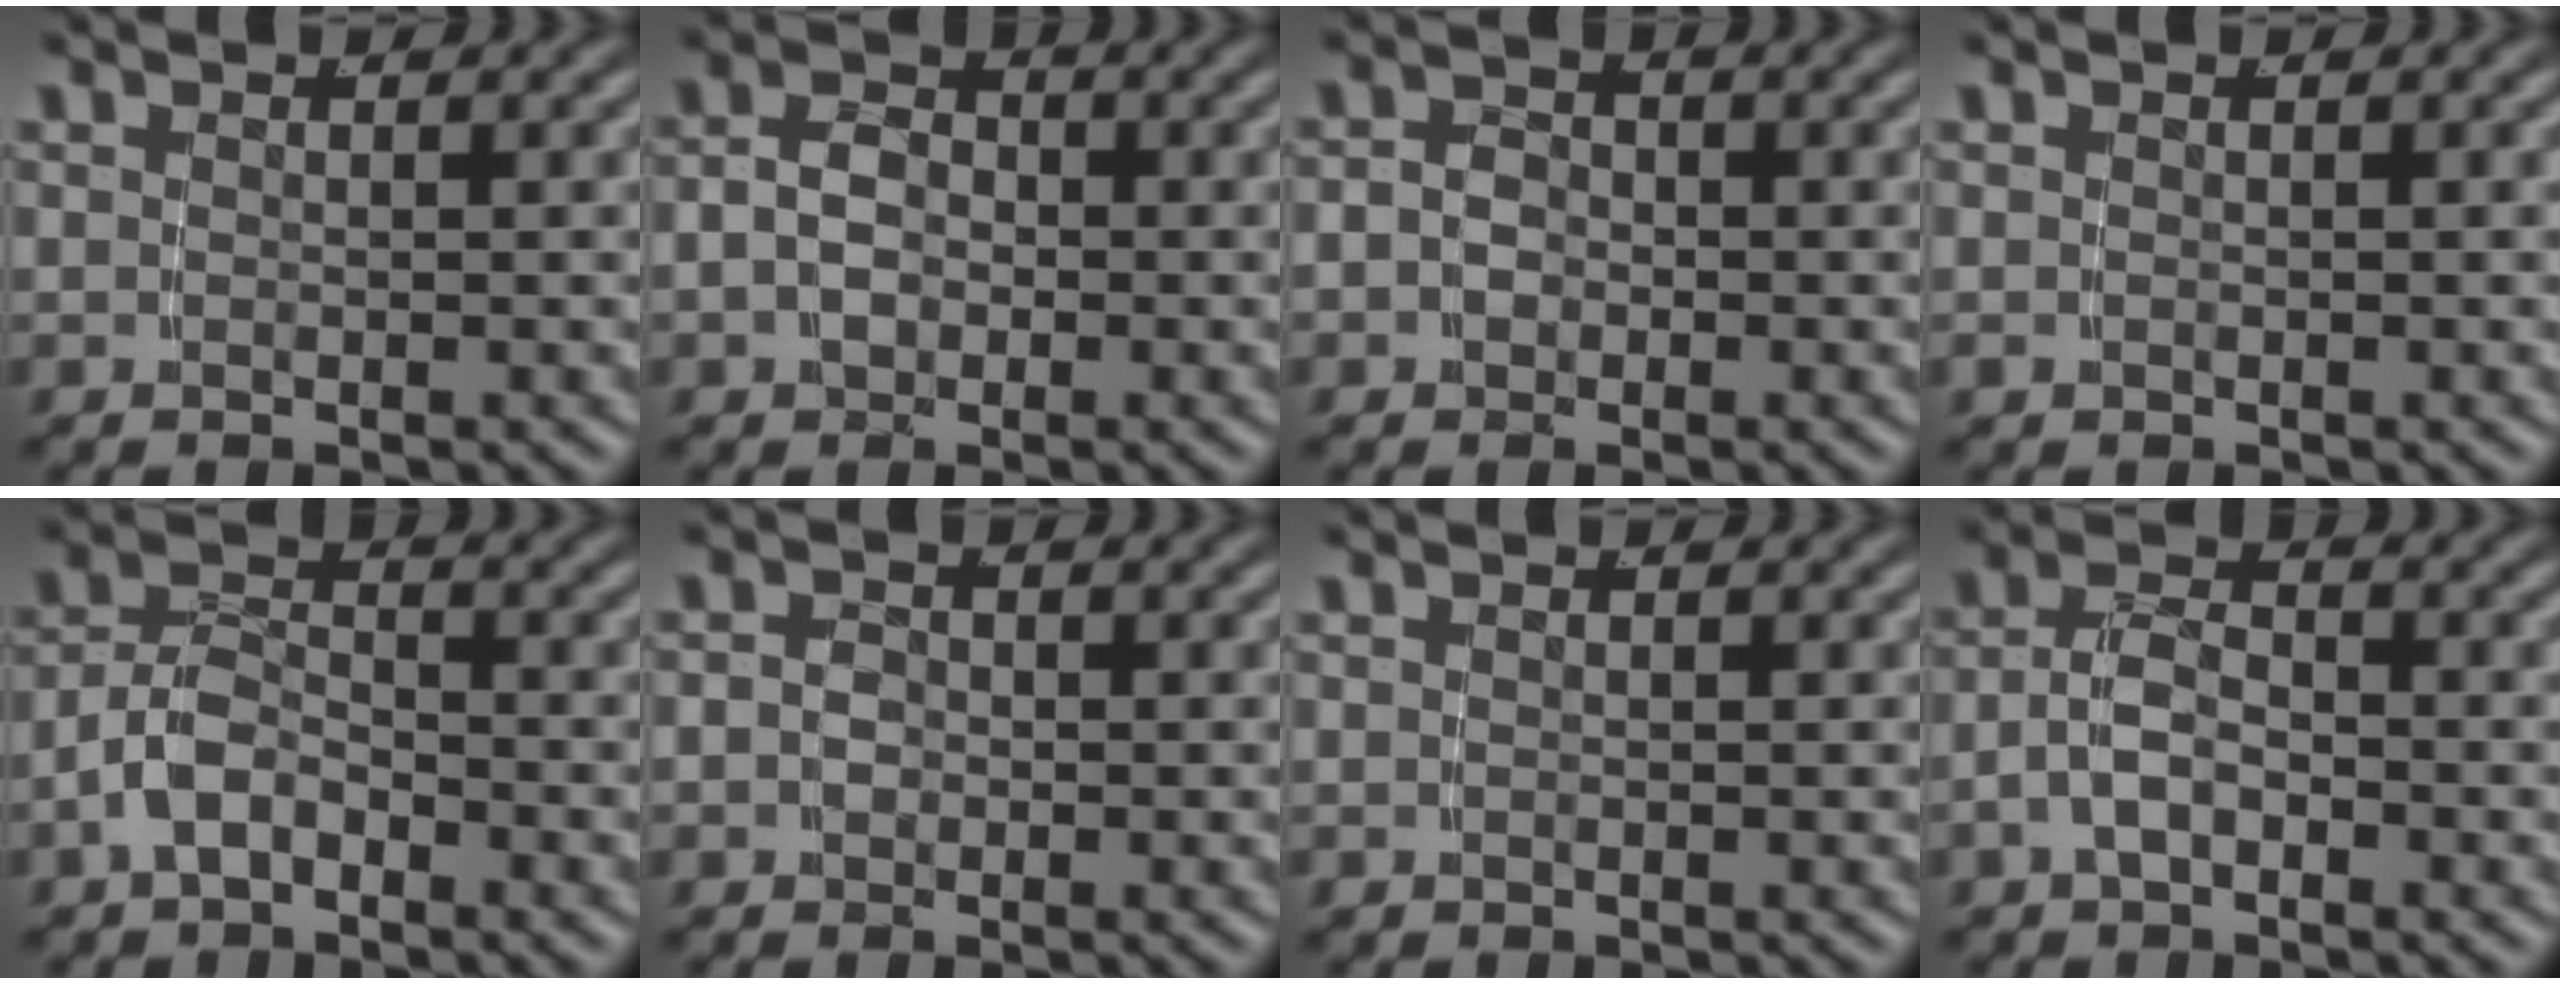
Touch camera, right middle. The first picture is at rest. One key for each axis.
{"total": 4.2, "fx": -0.6, "fy": 3.4, "fz": 2.3, "tx": -0.053, "ty": -0.012, "tz": -0.010}
{"total": 2.9, "fx": -0.8, "fy": 2.6, "fz": 1.1, "tx": -0.031, "ty": -0.015, "tz": -0.013}
{"total": 0.5, "fx": -0.4, "fy": 0.4, "fz": 0.2, "tx": -0.005, "ty": -0.006, "tz": -0.003}
{"total": 4.2, "fx": -2.4, "fy": 2.9, "fz": 2.0, "tx": -0.038, "ty": -0.008, "tz": -0.041}
{"total": 1.6, "fx": -0.7, "fy": 1.4, "fz": 0.5, "tx": -0.021, "ty": -0.015, "tz": -0.008}
{"total": 0.0}
{"total": 3.6, "fx": -1.5, "fy": 2.2, "fz": 2.5, "tx": -0.055, "ty": -0.010, "tz": -0.022}